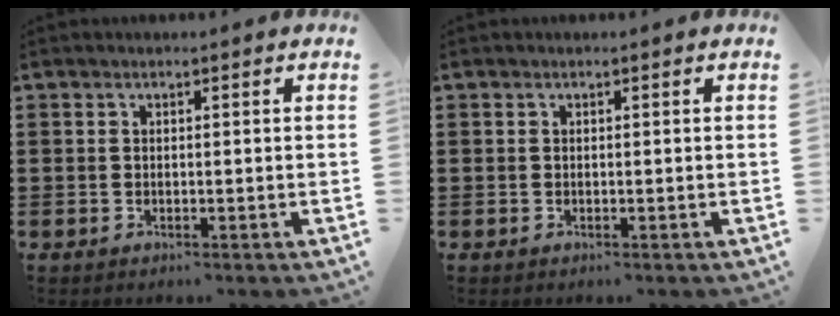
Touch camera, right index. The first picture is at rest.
{"total": 0.0}